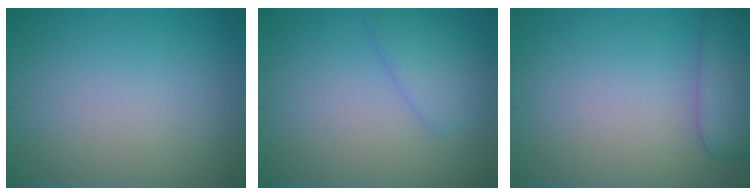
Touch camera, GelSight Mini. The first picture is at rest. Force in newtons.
{"total": 2.4, "press": 2.4, "slide": 0.1}
{"total": 4.2, "press": 4.2, "slide": 0.3}